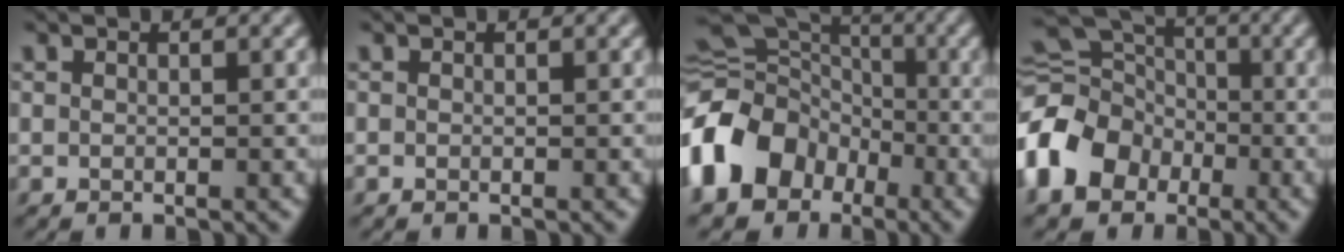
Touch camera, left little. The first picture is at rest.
{"total": 0.0}
{"total": 12.4, "force": [-5.4, 9.8, 5.4], "torque": [-0.119, -0.004, -0.122]}
{"total": 11.1, "force": [-4.0, 8.7, 5.6], "torque": [-0.128, -0.011, -0.096]}